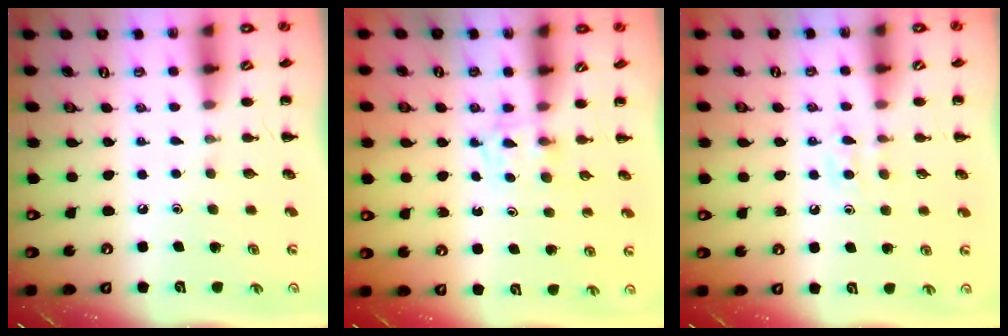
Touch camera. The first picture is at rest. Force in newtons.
{"total": 3.2, "press": 2.9, "slide": 1.4}
{"total": 4.9, "press": 4.7, "slide": 1.4}